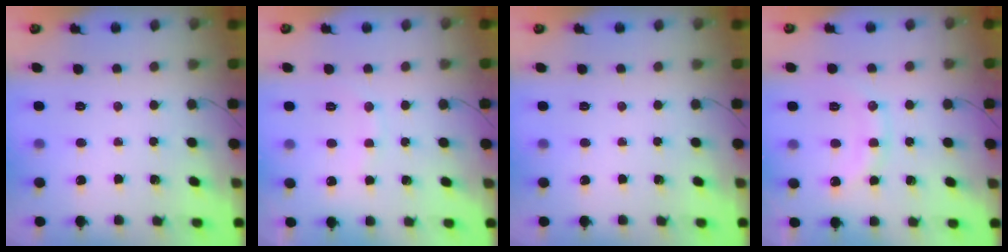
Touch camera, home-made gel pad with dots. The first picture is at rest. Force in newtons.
{"total": 7.5, "press": 7.3, "slide": 1.5}
{"total": 0.0}
{"total": 10.6, "press": 10.6, "slide": 0.1}